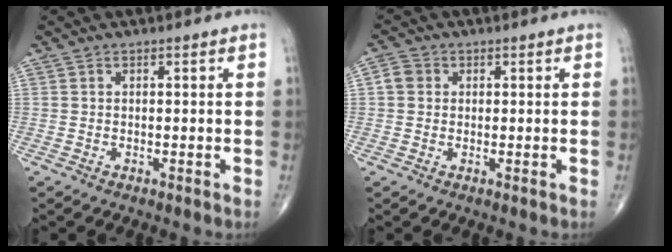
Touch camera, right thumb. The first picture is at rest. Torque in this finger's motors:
{"motor_torque": [-0.26, 0.26, 0.03, 0.01, 0.00]}